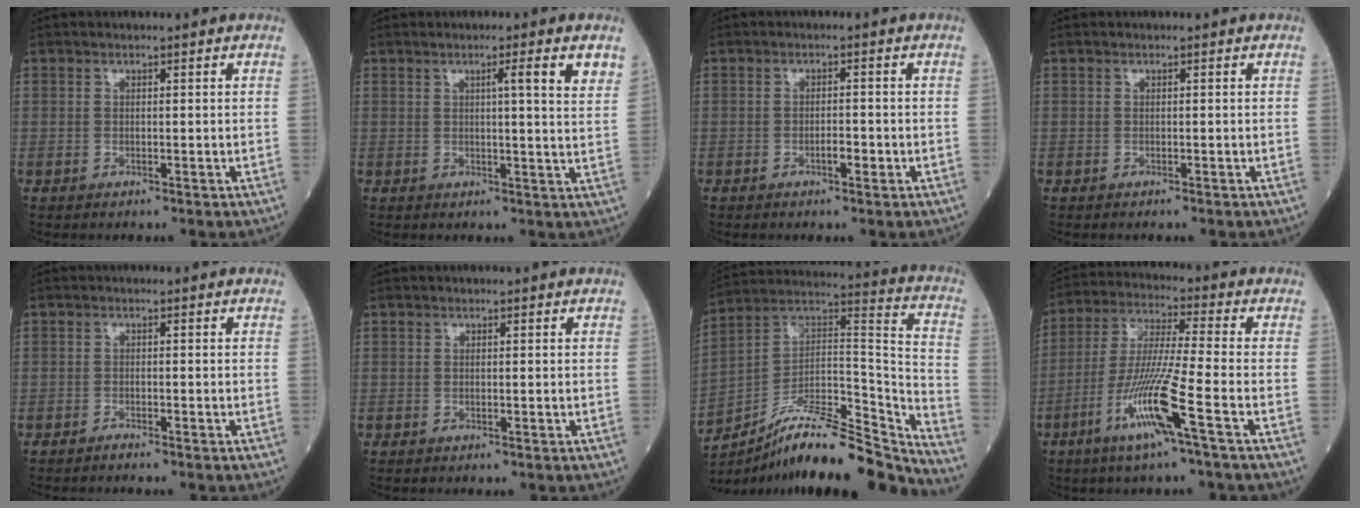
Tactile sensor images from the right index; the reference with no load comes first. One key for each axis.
{"total": 5.1, "fx": 2.6, "fy": -0.5, "fz": 4.3, "tx": -0.054, "ty": -0.005, "tz": 0.030}
{"total": 1.9, "fx": -0.9, "fy": 0.4, "fz": 1.6, "tx": -0.023, "ty": 0.002, "tz": -0.016}
{"total": 0.0}
{"total": 0.9, "fx": -0.9, "fy": -0.1, "fz": 0.3, "tx": -0.009, "ty": 0.000, "tz": -0.014}
{"total": 0.0}
{"total": 19.7, "fx": -17.4, "fy": 1.4, "fz": 9.3, "tx": -0.140, "ty": 0.041, "tz": -0.295}
{"total": 11.9, "fx": -5.5, "fy": -1.2, "fz": 10.4, "tx": -0.209, "ty": -0.015, "tz": -0.110}